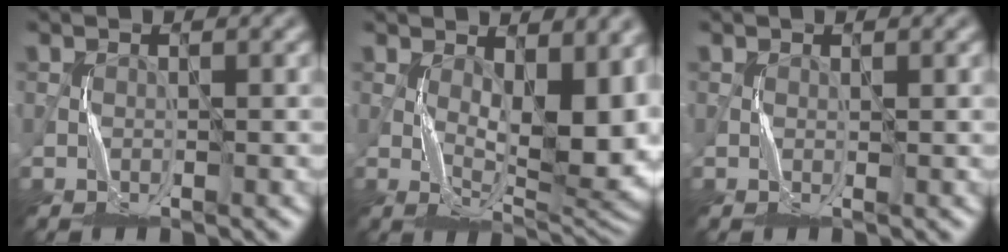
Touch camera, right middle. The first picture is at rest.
{"total": 10.7, "force": [1.5, 4.4, 9.7], "torque": [-0.144, -0.007, 0.027]}
{"total": 0.0}